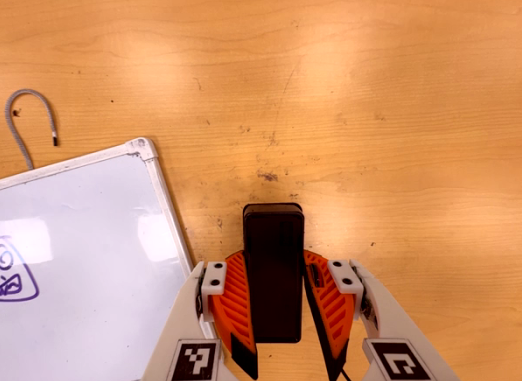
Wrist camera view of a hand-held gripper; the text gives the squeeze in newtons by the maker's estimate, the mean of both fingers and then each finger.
{"total": 8.0, "left": 6.8, "right": 9.1}